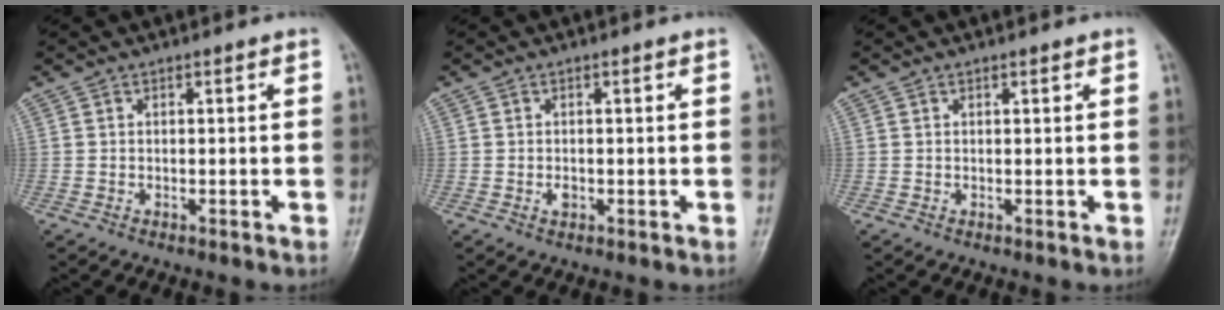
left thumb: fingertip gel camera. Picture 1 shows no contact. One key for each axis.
{"total": 1.4, "fx": -0.3, "fy": 1.0, "fz": 0.9, "tx": -0.006, "ty": 0.000, "tz": -0.004}
{"total": 0.7, "fx": 0.4, "fy": 0.3, "fz": 0.5, "tx": -0.006, "ty": -0.001, "tz": 0.006}